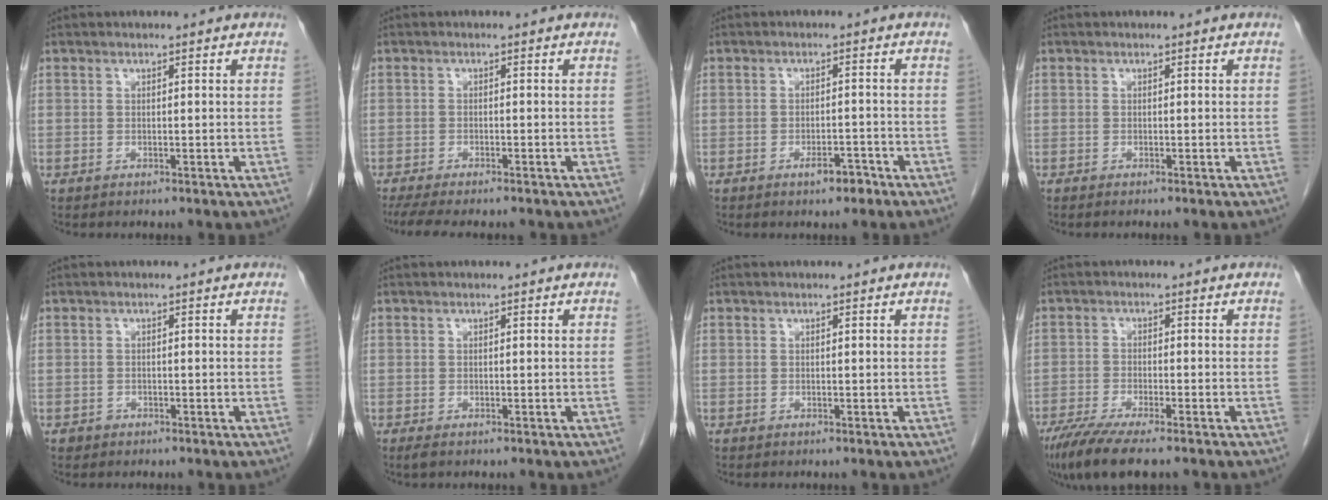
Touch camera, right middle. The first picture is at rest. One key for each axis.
{"total": 9.5, "fx": -8.0, "fy": 1.9, "fz": 4.6, "tx": -0.068, "ty": -0.011, "tz": -0.117}
{"total": 2.7, "fx": -1.8, "fy": 0.9, "fz": 1.8, "tx": -0.024, "ty": 0.002, "tz": -0.027}
{"total": 0.9, "fx": -0.8, "fy": 0.0, "fz": 0.5, "tx": -0.007, "ty": -0.001, "tz": -0.008}
{"total": 0.8, "fx": -0.5, "fy": 0.6, "fz": 0.0, "tx": -0.002, "ty": 0.004, "tz": -0.009}
{"total": 0.9, "fx": -0.6, "fy": 0.3, "fz": 0.6, "tx": -0.010, "ty": -0.002, "tz": -0.007}
{"total": 0.0}
{"total": 9.0, "fx": -6.8, "fy": 1.3, "fz": 5.7, "tx": -0.094, "ty": -0.021, "tz": -0.113}